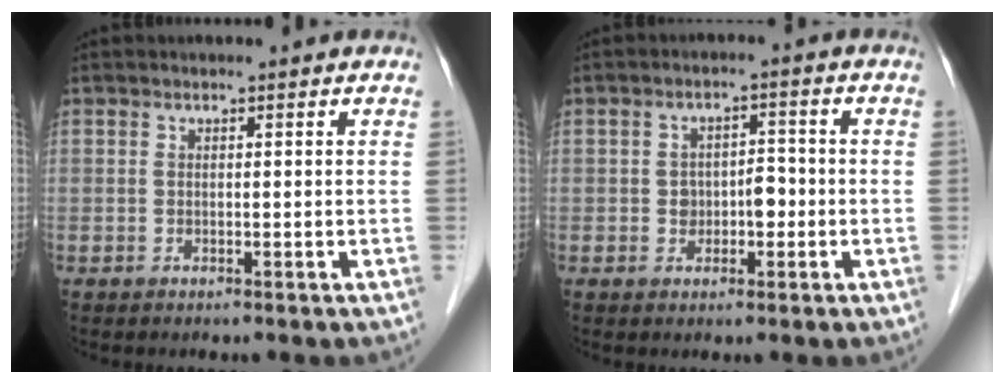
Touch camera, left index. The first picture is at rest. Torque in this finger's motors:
{"motor_torque": [0.14, 0.04, 0.07, 0.04]}